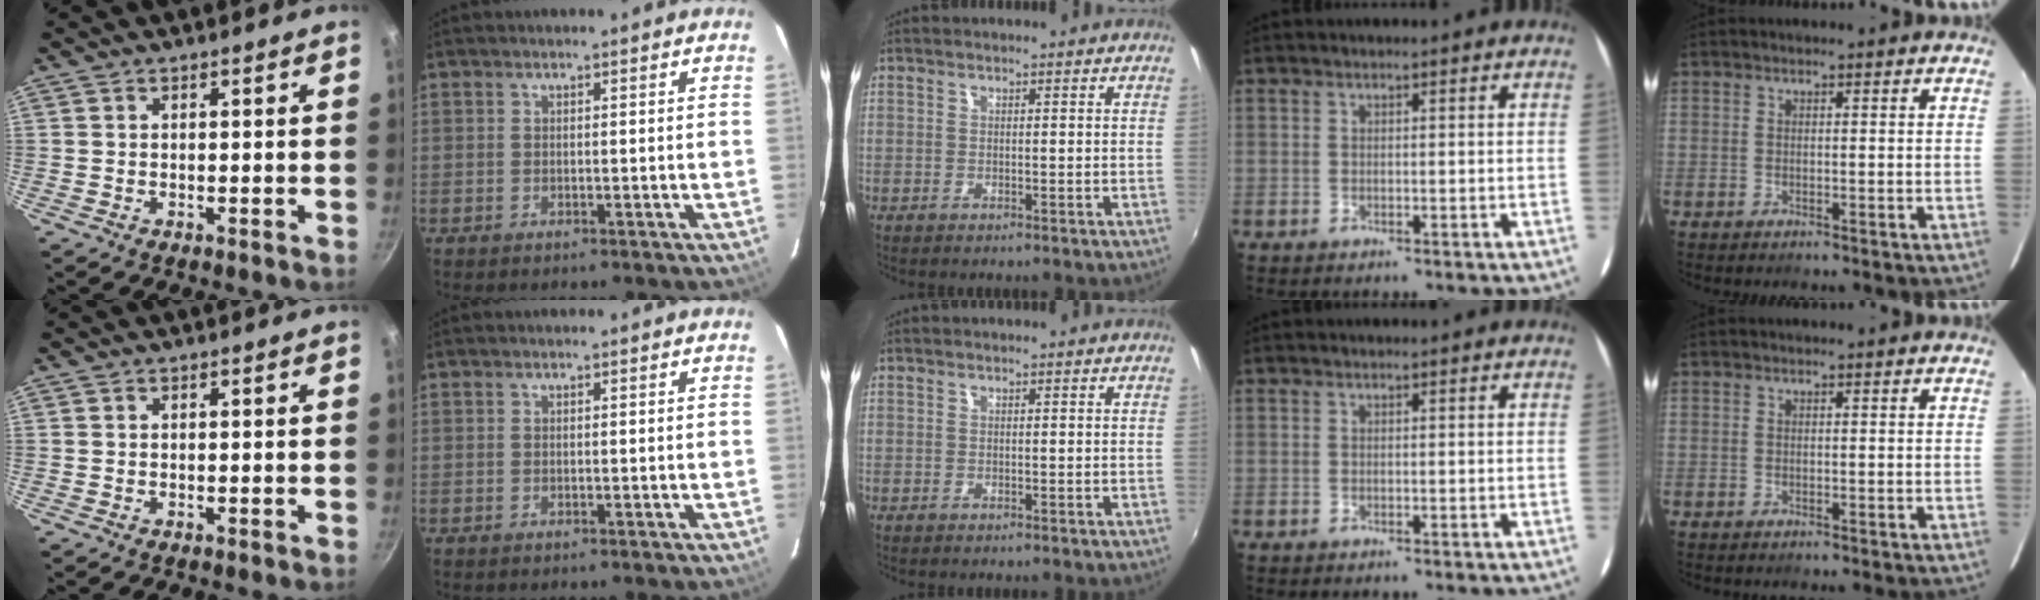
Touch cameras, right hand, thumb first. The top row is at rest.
{}